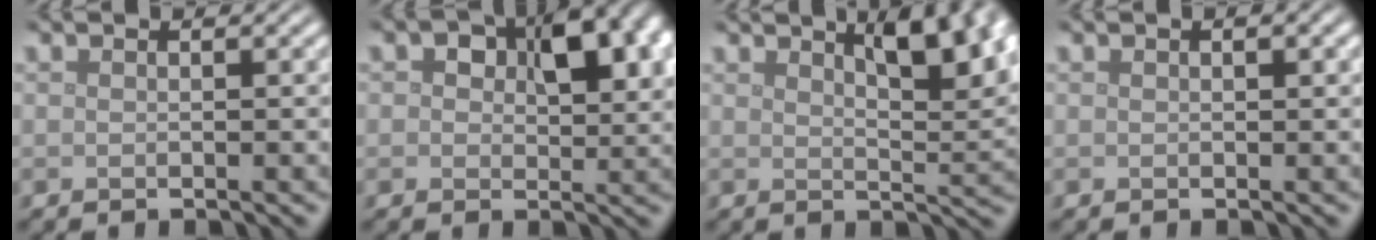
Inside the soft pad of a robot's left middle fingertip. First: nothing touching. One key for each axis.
{"total": 7.6, "fx": 2.2, "fy": 4.5, "fz": 5.7, "tx": -0.072, "ty": 0.002, "tz": 0.028}
{"total": 6.1, "fx": 3.3, "fy": 1.9, "fz": 4.8, "tx": -0.061, "ty": 0.003, "tz": 0.049}
{"total": 0.7, "fx": 0.3, "fy": 0.3, "fz": 0.5, "tx": -0.007, "ty": 0.002, "tz": 0.005}